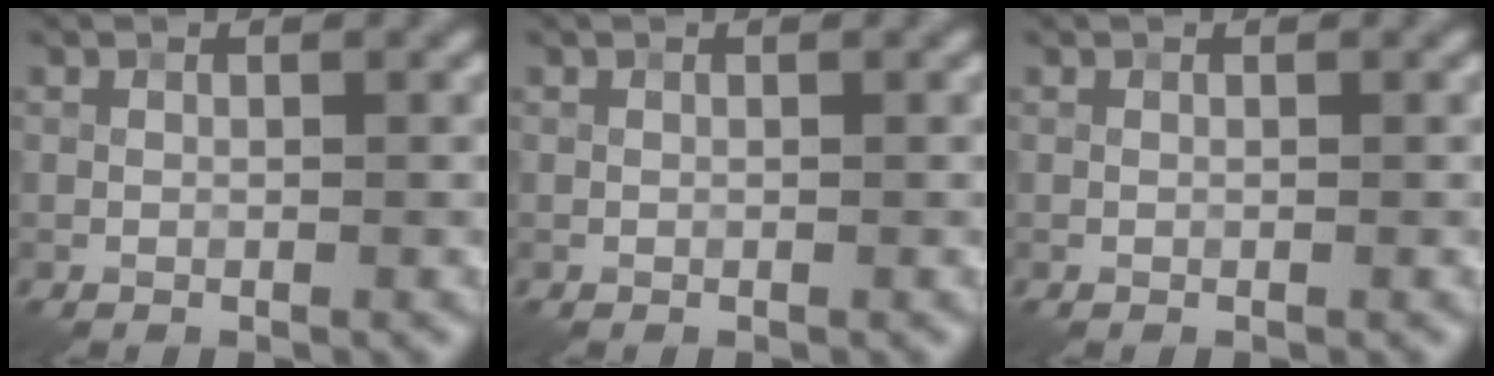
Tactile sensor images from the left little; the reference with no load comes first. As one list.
[{"total": 0.0}, {"total": 0.0}]